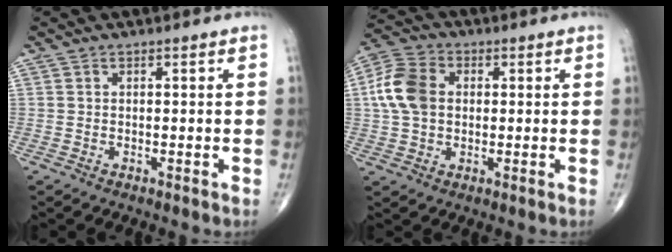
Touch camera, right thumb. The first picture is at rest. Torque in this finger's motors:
{"motor_torque": [0.67, 1.07, 0.28, -0.28, 0.22]}